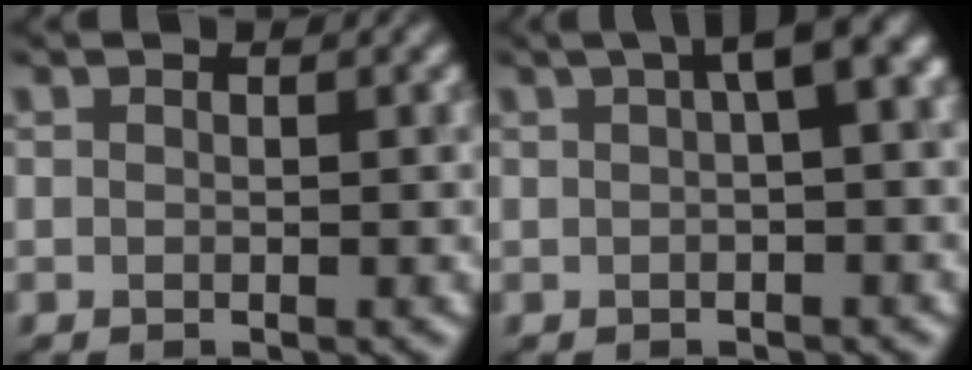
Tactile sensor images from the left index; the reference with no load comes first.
{"total": 4.6, "force": [1.4, 1.3, 4.2], "torque": [-0.046, 0.018, 0.013]}